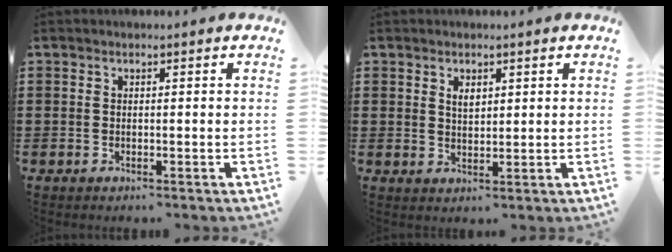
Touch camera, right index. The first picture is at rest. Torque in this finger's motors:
{"motor_torque": [0.07, -0.07, 0.14, 0.05]}